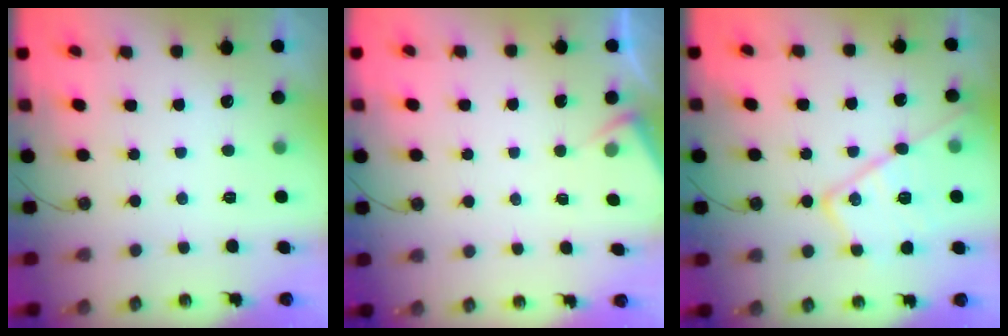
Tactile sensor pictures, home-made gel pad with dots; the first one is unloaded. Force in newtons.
{"total": 3.7, "press": 3.7, "slide": 0.6}
{"total": 17.6, "press": 17.5, "slide": 1.5}